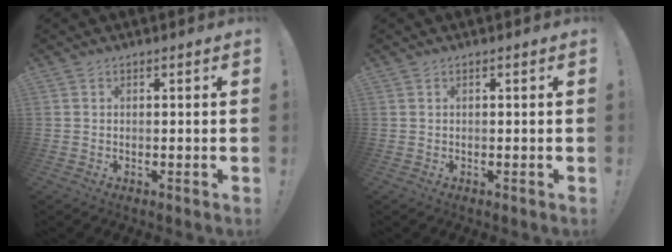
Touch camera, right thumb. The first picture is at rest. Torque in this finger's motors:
{"motor_torque": [-0.43, 0.17, 0.19, -0.07, 0.03]}